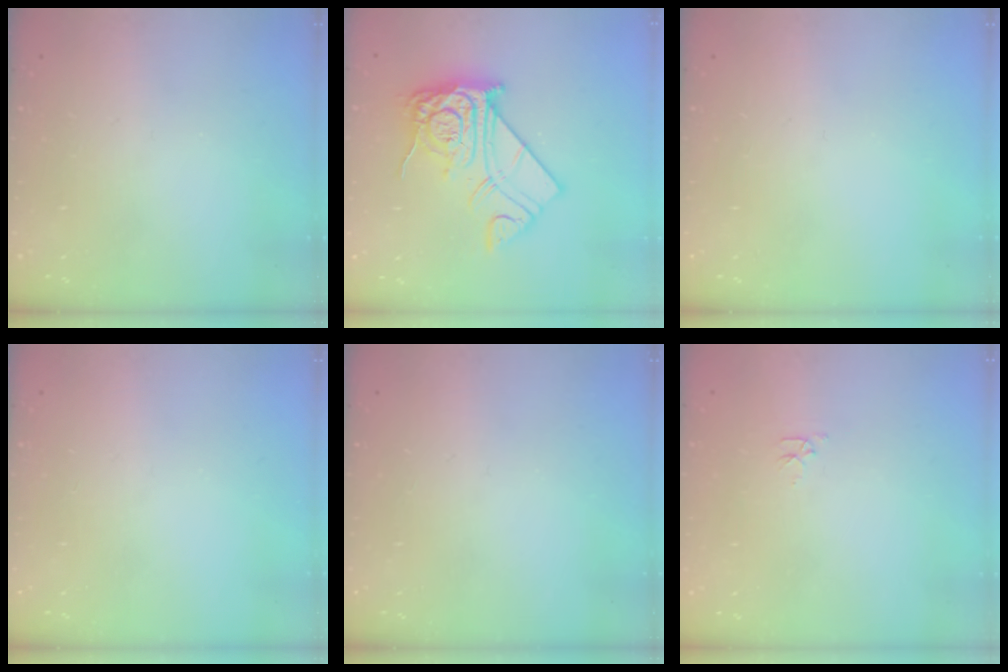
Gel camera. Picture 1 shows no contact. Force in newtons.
{"total": 16.2, "press": 16.1, "slide": 1.3}
{"total": 0.0}
{"total": 0.0}
{"total": 0.0}
{"total": 2.8, "press": 2.7, "slide": 0.4}